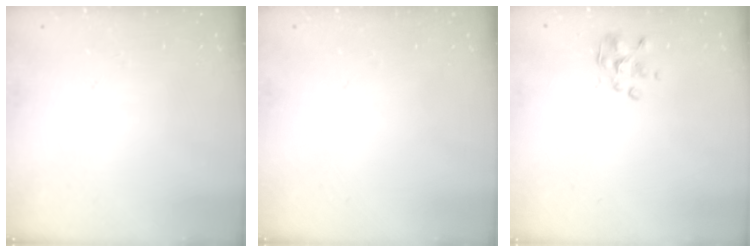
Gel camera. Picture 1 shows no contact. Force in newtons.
{"total": 0.0}
{"total": 2.3, "press": 2.1, "slide": 0.8}